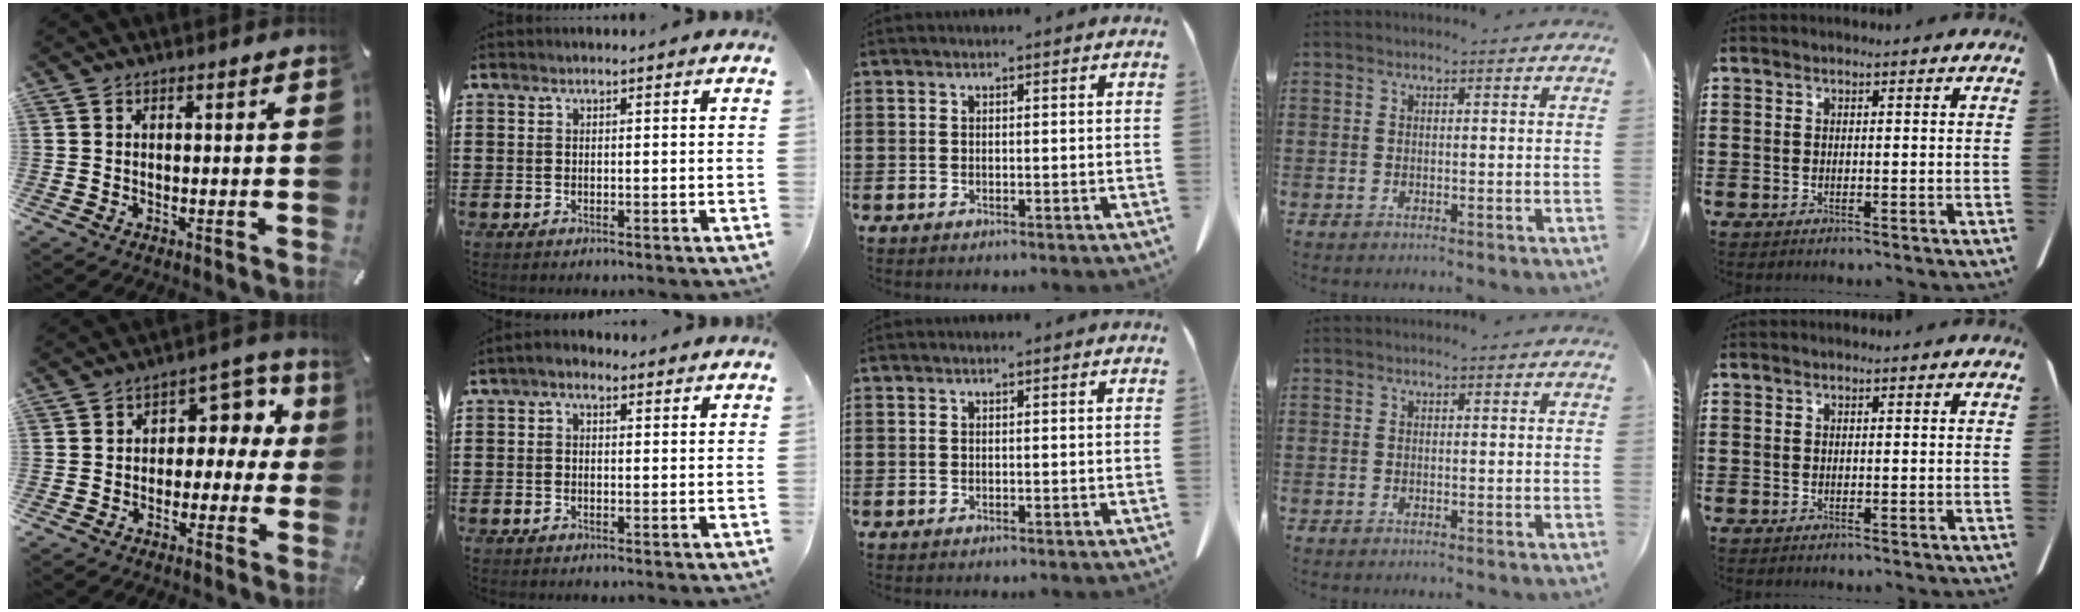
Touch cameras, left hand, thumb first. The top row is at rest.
{"thumb": {"total": 7.7, "force": [0.7, 5.9, 4.9], "torque": [-0.067, 0.002, 0.007]}, "index": {"total": 1.5, "force": [0.2, 1.0, 1.1], "torque": [-0.024, 0.006, 0.002]}}